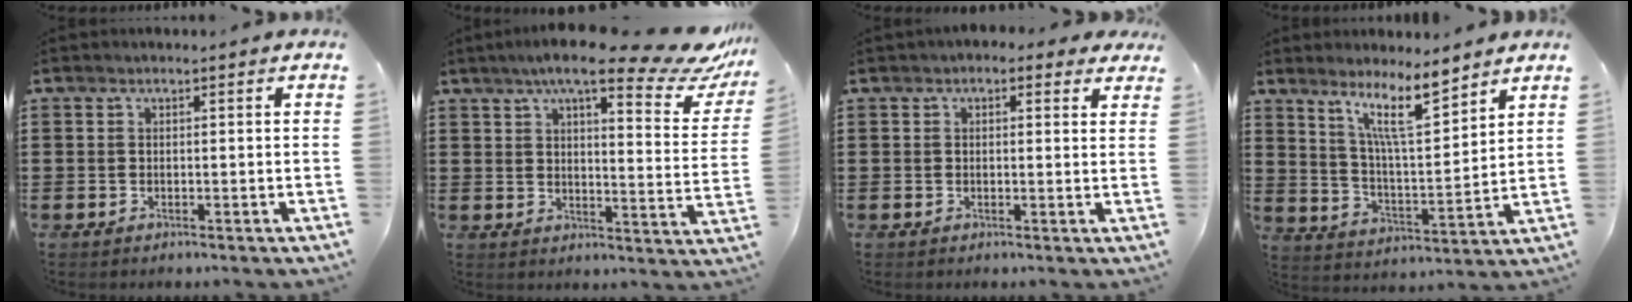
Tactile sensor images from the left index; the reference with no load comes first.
{"total": 12.3, "force": [9.2, 2.2, 7.8], "torque": [-0.132, -0.039, 0.150]}
{"total": 1.9, "force": [1.2, 1.4, 0.5], "torque": [-0.009, 0.006, 0.018]}
{"total": 10.4, "force": [7.4, 2.5, 6.8], "torque": [-0.134, -0.028, 0.130]}